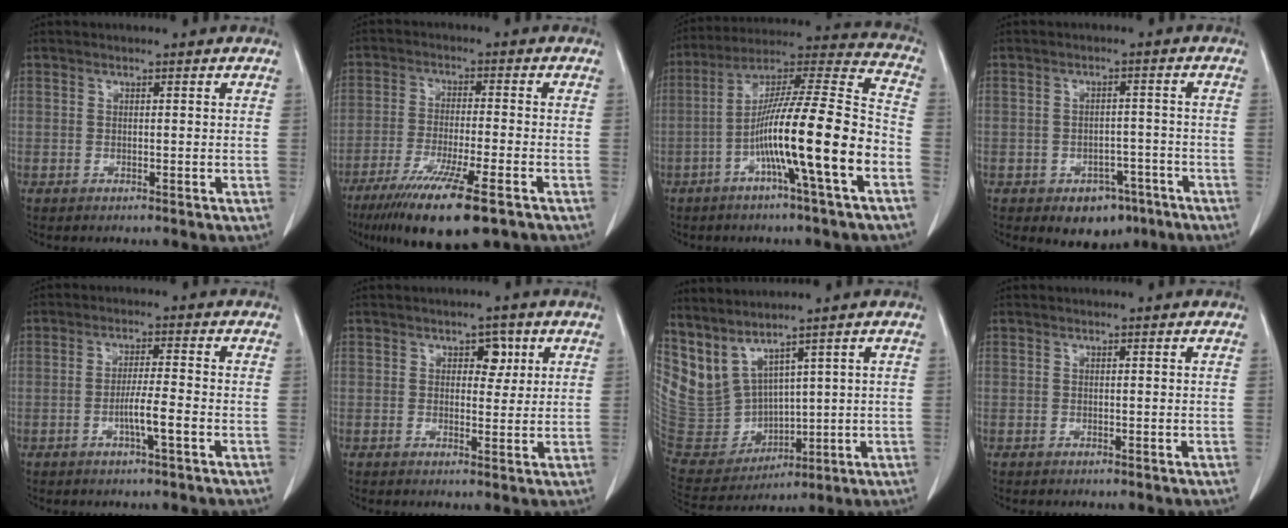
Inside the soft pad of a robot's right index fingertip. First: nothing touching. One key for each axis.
{"total": 13.9, "fx": -8.9, "fy": 1.4, "fz": 10.5, "tx": -0.180, "ty": -0.039, "tz": -0.145}
{"total": 17.9, "fx": -5.9, "fy": -0.2, "fz": 16.9, "tx": -0.284, "ty": 0.009, "tz": -0.104}
{"total": 6.2, "fx": -3.8, "fy": 3.9, "fz": 2.9, "tx": -0.029, "ty": 0.009, "tz": -0.046}
{"total": 4.2, "fx": -1.5, "fy": -0.2, "fz": 3.9, "tx": -0.068, "ty": -0.002, "tz": -0.026}
{"total": 3.1, "fx": 1.2, "fy": 2.0, "fz": 2.1, "tx": -0.022, "ty": 0.006, "tz": 0.016}
{"total": 11.9, "fx": 9.1, "fy": 4.9, "fz": 5.9, "tx": -0.144, "ty": -0.010, "tz": 0.217}
{"total": 0.0}